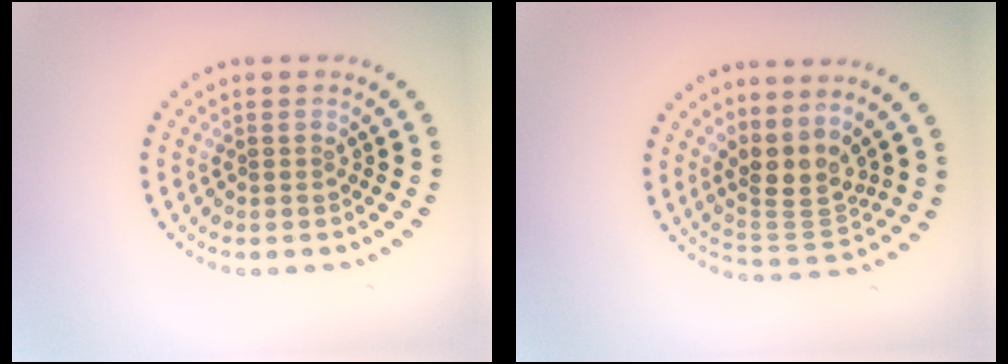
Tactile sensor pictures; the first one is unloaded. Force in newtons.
{"total": 3.5, "press": 2.6, "slide": 2.4}